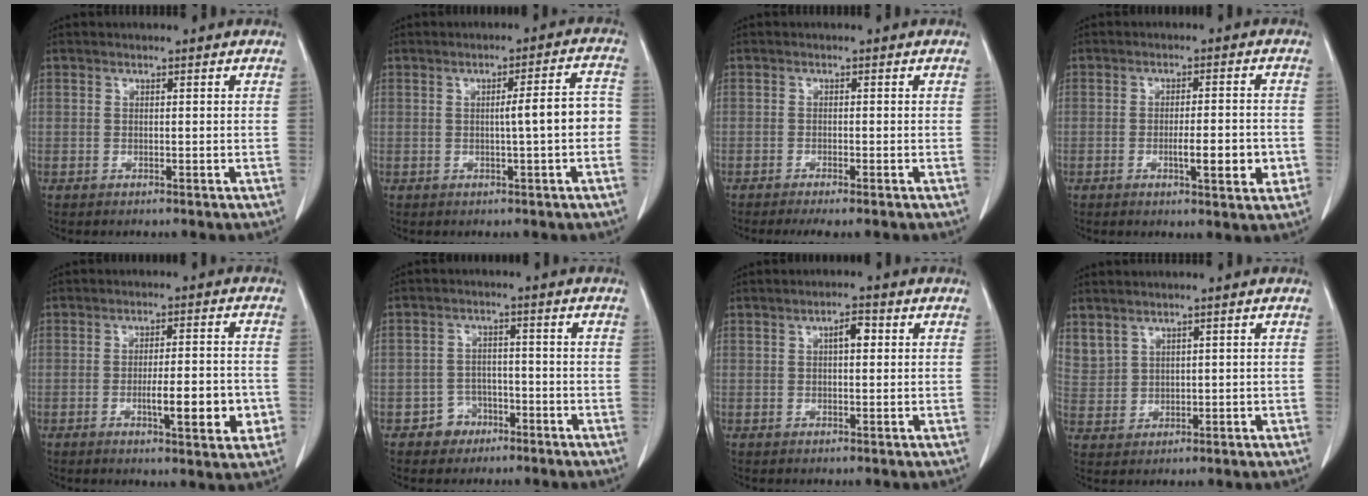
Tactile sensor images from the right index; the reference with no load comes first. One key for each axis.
{"total": 5.6, "fx": -0.7, "fy": 0.1, "fz": 5.6, "tx": -0.075, "ty": 0.019, "tz": -0.010}
{"total": 3.2, "fx": -2.5, "fy": 0.0, "fz": 2.0, "tx": -0.028, "ty": -0.007, "tz": -0.037}
{"total": 6.5, "fx": -1.8, "fy": 1.1, "fz": 6.1, "tx": -0.086, "ty": -0.004, "tz": -0.022}
{"total": 9.1, "fx": -2.5, "fy": 1.6, "fz": 8.6, "tx": -0.119, "ty": 0.001, "tz": -0.033}
{"total": 4.0, "fx": -2.3, "fy": 3.2, "fz": 0.2, "tx": 0.004, "ty": 0.015, "tz": -0.034}
{"total": 2.7, "fx": 0.7, "fy": 0.9, "fz": 2.4, "tx": -0.040, "ty": 0.006, "tz": 0.011}
{"total": 5.3, "fx": 3.5, "fy": 3.6, "fz": 1.6, "tx": -0.043, "ty": 0.009, "tz": 0.089}